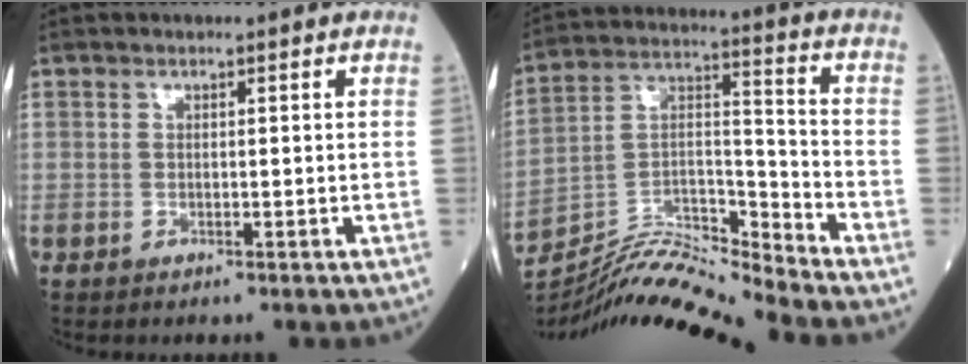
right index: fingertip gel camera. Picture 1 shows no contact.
{"total": 13.7, "force": [-13.3, -1.2, 3.2], "torque": [-0.055, 0.038, -0.248]}